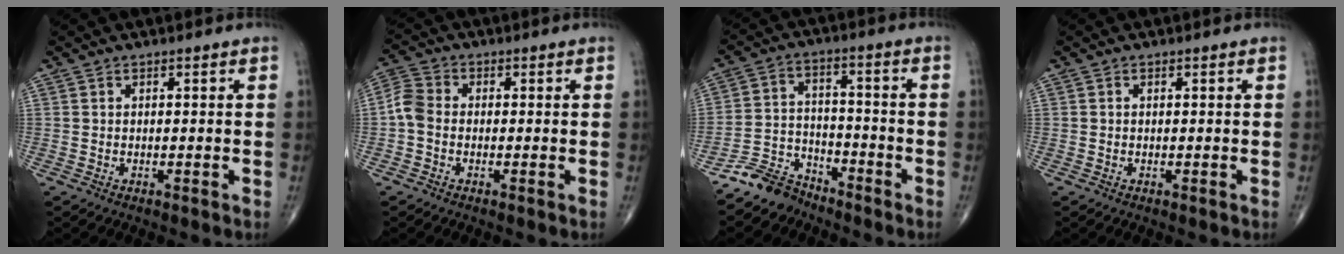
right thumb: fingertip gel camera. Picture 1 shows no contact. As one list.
[{"total": 4.5, "force": [-0.8, 3.4, 2.9], "torque": [-0.058, 0.011, -0.028]}, {"total": 7.3, "force": [-6.6, 3.2, 0.3], "torque": [0.015, 0.054, -0.136]}, {"total": 0.0}]